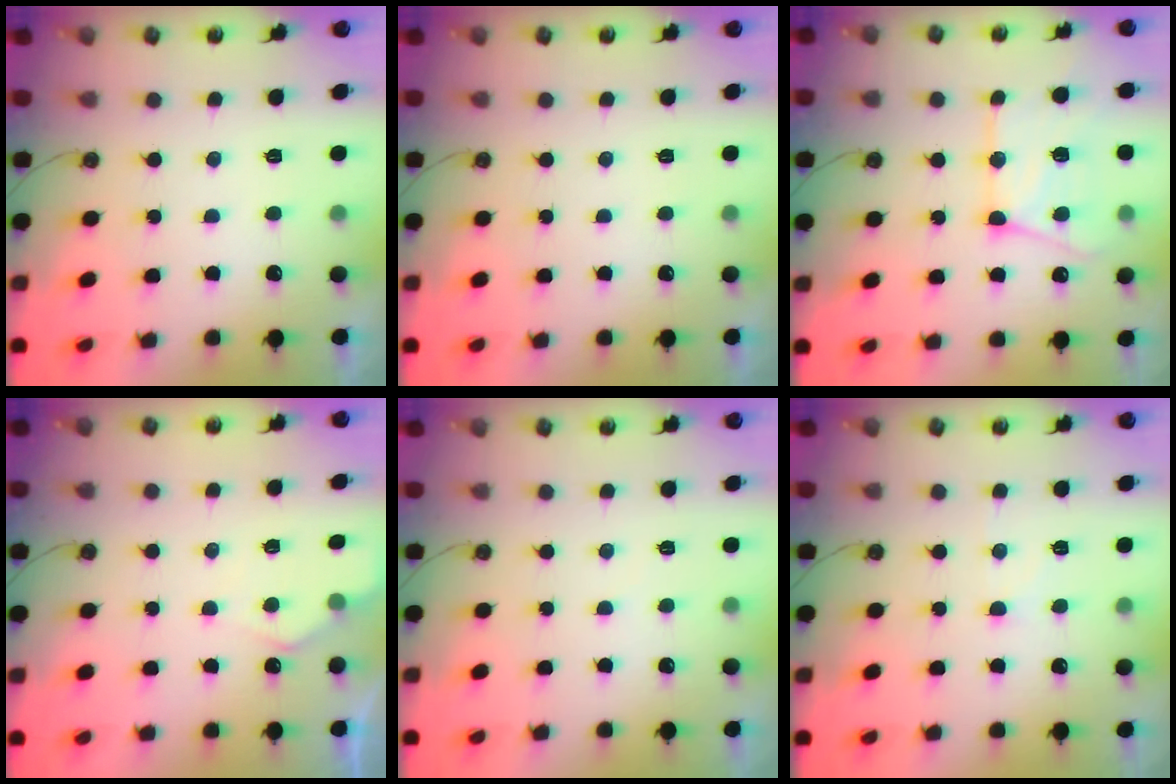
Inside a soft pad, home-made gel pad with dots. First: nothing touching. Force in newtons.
{"total": 0.0}
{"total": 15.4, "press": 15.4, "slide": 1.0}
{"total": 4.4, "press": 4.4, "slide": 0.6}
{"total": 3.3, "press": 3.3, "slide": 0.3}
{"total": 5.4, "press": 5.4, "slide": 0.6}